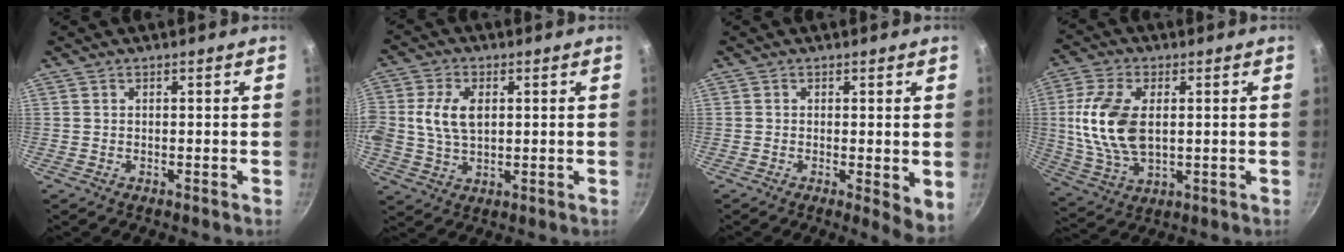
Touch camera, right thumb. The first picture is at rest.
{"total": 8.5, "force": [1.3, 5.5, 6.4], "torque": [-0.116, 0.003, 0.021]}
{"total": 4.7, "force": [-0.3, 1.5, 4.4], "torque": [-0.056, -0.013, -0.004]}
{"total": 14.0, "force": [1.5, 8.0, 11.4], "torque": [-0.220, -0.004, 0.031]}